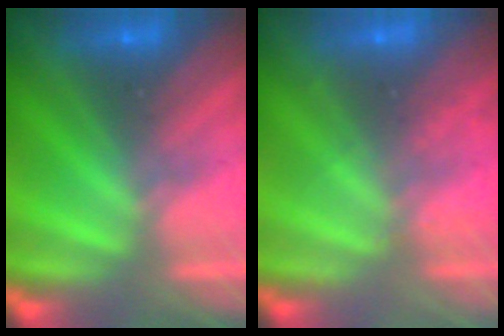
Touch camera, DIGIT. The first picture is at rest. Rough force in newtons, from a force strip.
{"total": 2.1}